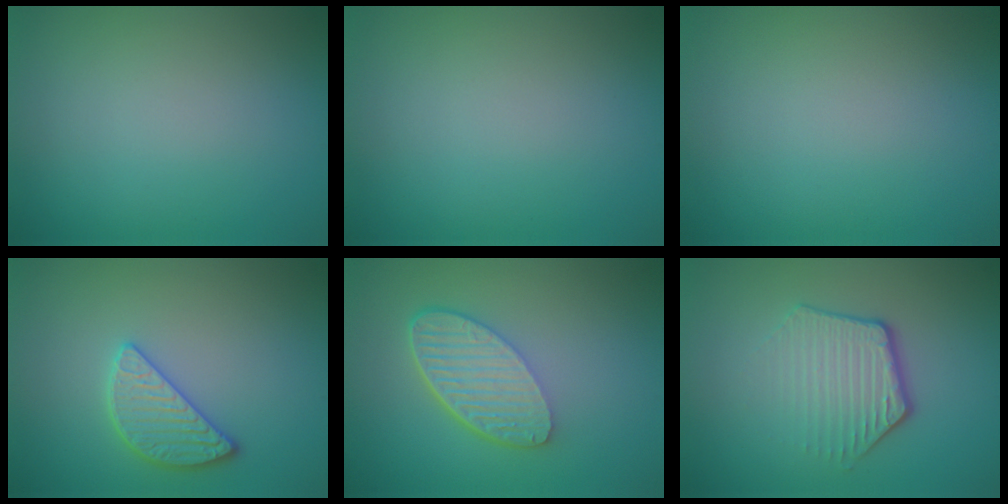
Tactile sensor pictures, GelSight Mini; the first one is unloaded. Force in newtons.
{"total": 0.0}
{"total": 0.0}
{"total": 2.8, "press": 2.8, "slide": 0.6}
{"total": 5.6, "press": 4.0, "slide": 3.9}
{"total": 3.8, "press": 2.9, "slide": 2.5}